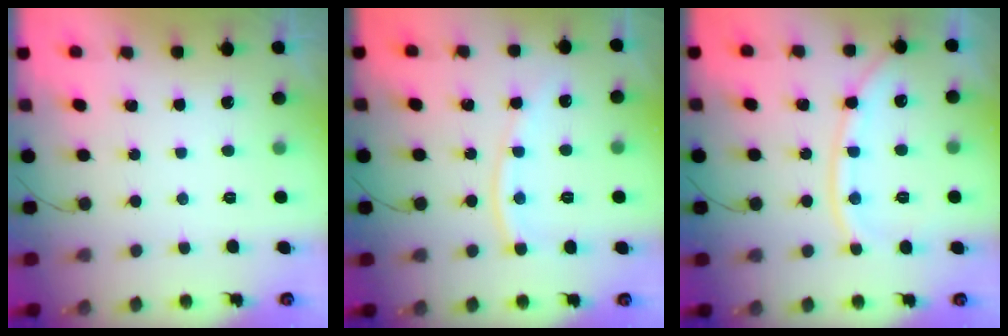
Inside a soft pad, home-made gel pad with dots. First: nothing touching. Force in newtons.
{"total": 9.9, "press": 9.8, "slide": 1.1}
{"total": 12.1, "press": 12.0, "slide": 1.6}